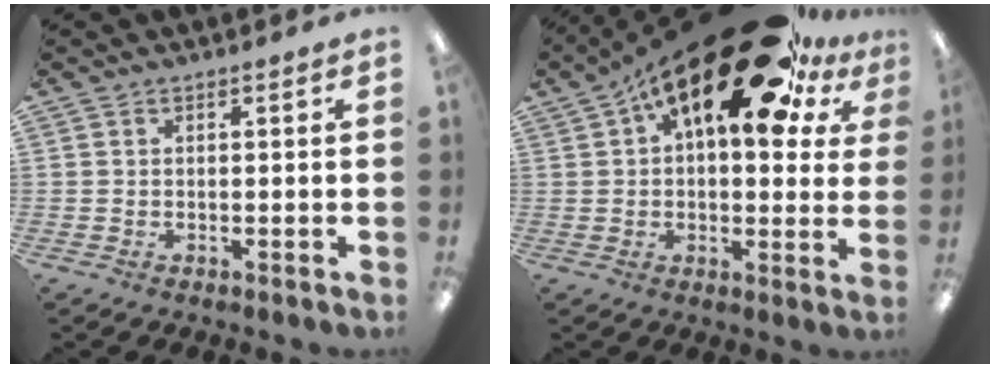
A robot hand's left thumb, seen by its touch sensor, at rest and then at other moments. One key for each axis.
{"total": 22.0, "fx": 12.2, "fy": 9.0, "fz": 15.9, "tx": -0.235, "ty": -0.067, "tz": 0.199}